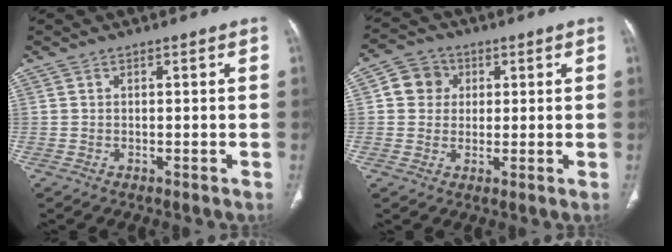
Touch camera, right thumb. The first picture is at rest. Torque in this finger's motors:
{"motor_torque": [0.09, 0.09, 0.09, -0.06, 0.12]}